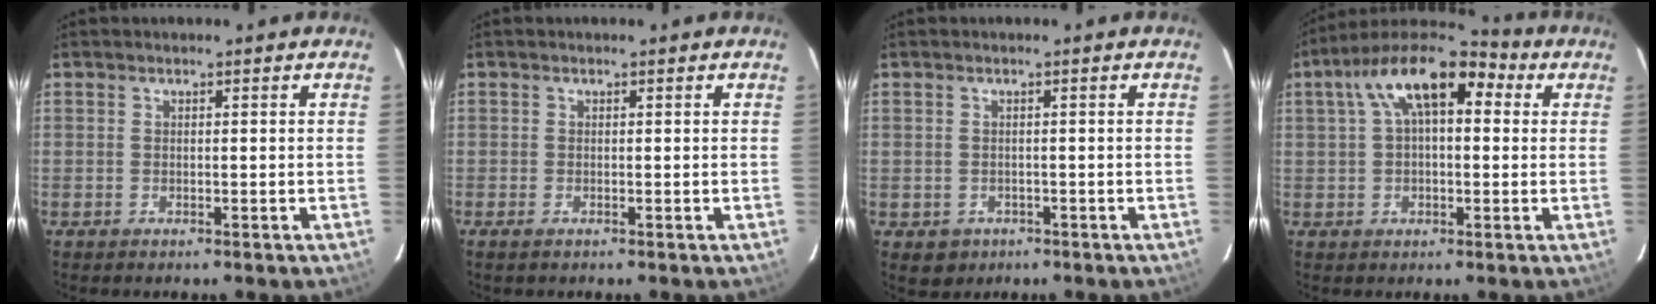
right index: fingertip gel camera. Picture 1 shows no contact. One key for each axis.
{"total": 0.6, "fx": -0.3, "fy": 0.3, "fz": 0.4, "tx": -0.010, "ty": -0.002, "tz": -0.007}
{"total": 2.9, "fx": -0.9, "fy": 2.7, "fz": 0.7, "tx": -0.014, "ty": -0.003, "tz": -0.006}
{"total": 14.2, "fx": 4.7, "fy": 6.8, "fz": 11.6, "tx": -0.206, "ty": 0.043, "tz": 0.067}